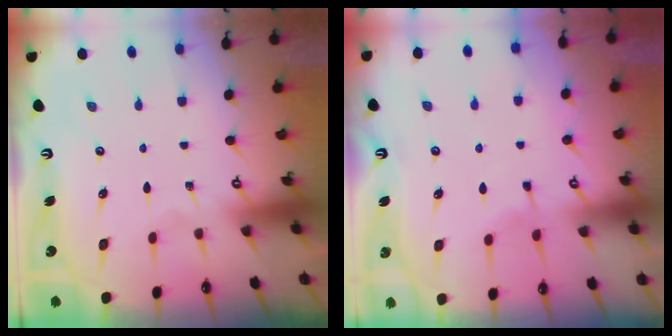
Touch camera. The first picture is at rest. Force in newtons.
{"total": 3.0, "press": 2.9, "slide": 0.5}